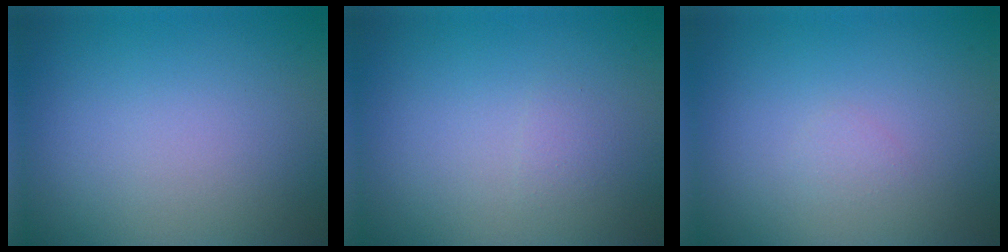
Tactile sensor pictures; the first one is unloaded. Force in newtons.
{"total": 0.7, "press": 0.7, "slide": 0.0}
{"total": 0.5, "press": 0.5, "slide": 0.0}